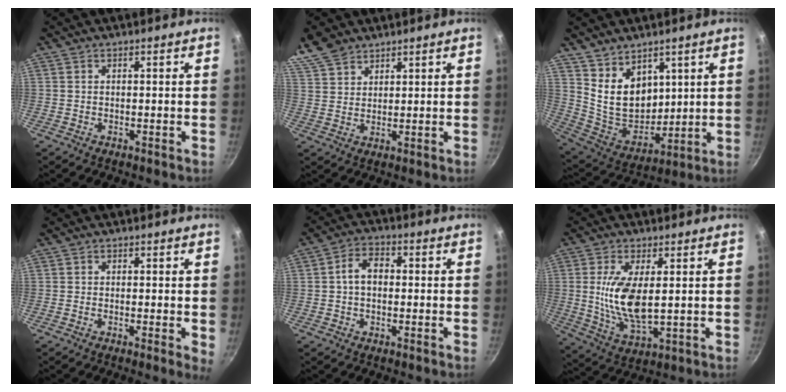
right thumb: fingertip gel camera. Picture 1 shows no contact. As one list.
[{"total": 7.5, "force": [5.9, 3.9, 2.3], "torque": [-0.033, -0.005, 0.123]}, {"total": 12.4, "force": [6.1, 8.5, 6.6], "torque": [-0.079, -0.056, 0.134]}, {"total": 2.0, "force": [-0.1, 0.4, 2.0], "torque": [-0.025, -0.005, -0.006]}, {"total": 5.4, "force": [0.0, 3.7, 3.9], "torque": [-0.053, 0.018, -0.009]}, {"total": 11.4, "force": [1.3, 4.9, 10.2], "torque": [-0.198, -0.016, 0.033]}]